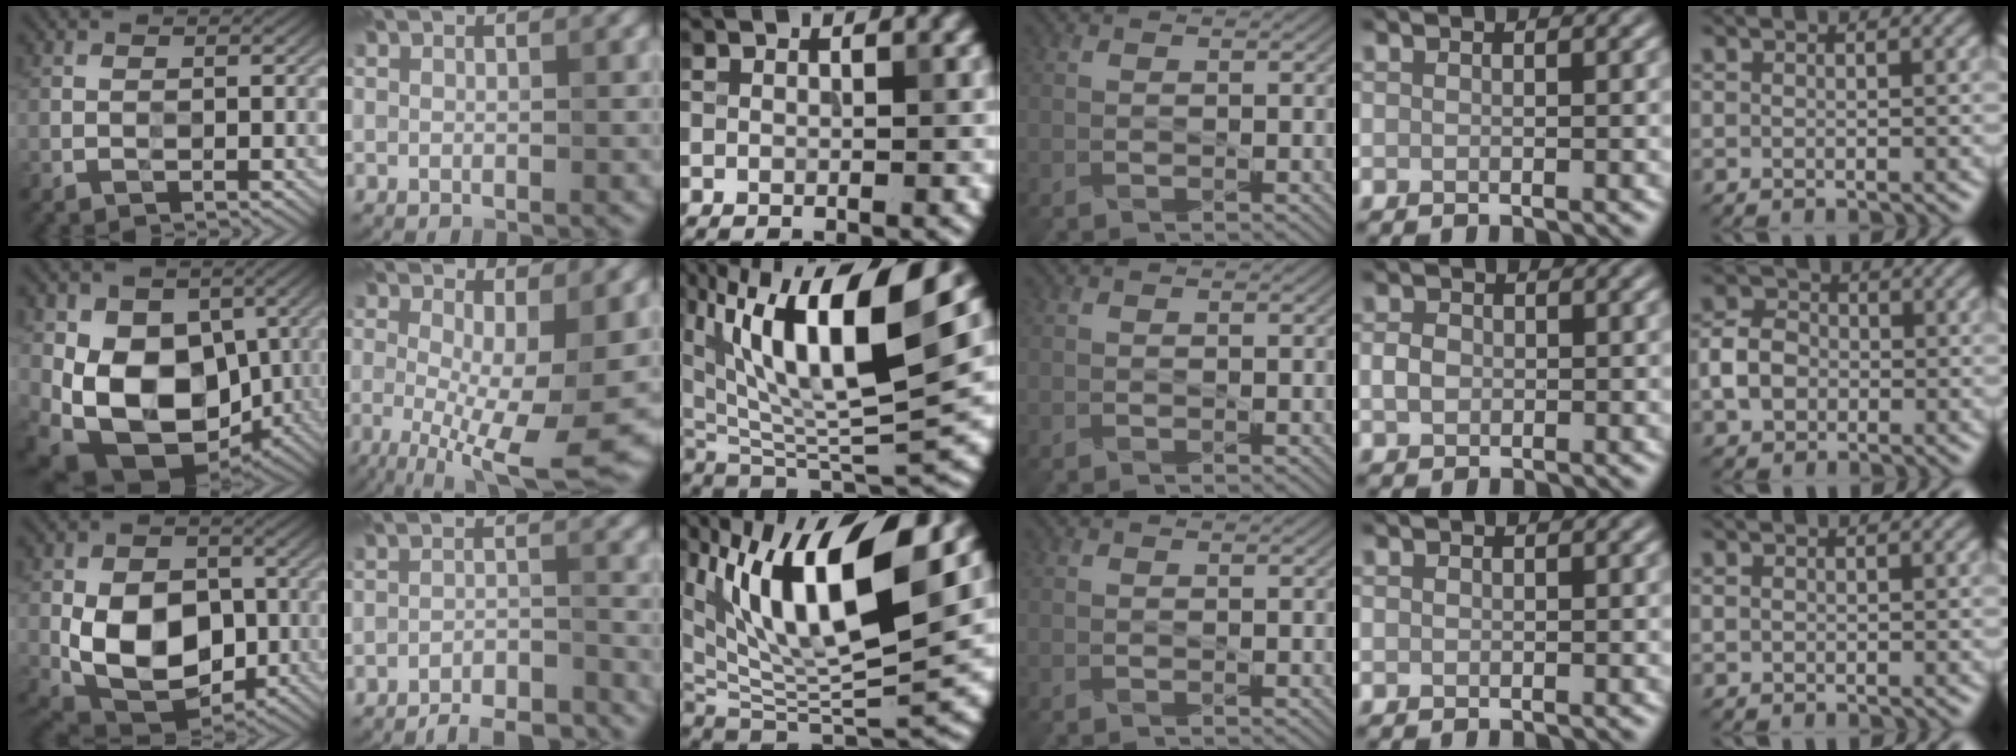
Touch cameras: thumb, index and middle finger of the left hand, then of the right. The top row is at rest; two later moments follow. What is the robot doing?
{"motion": "wipe", "object": "mirror"}